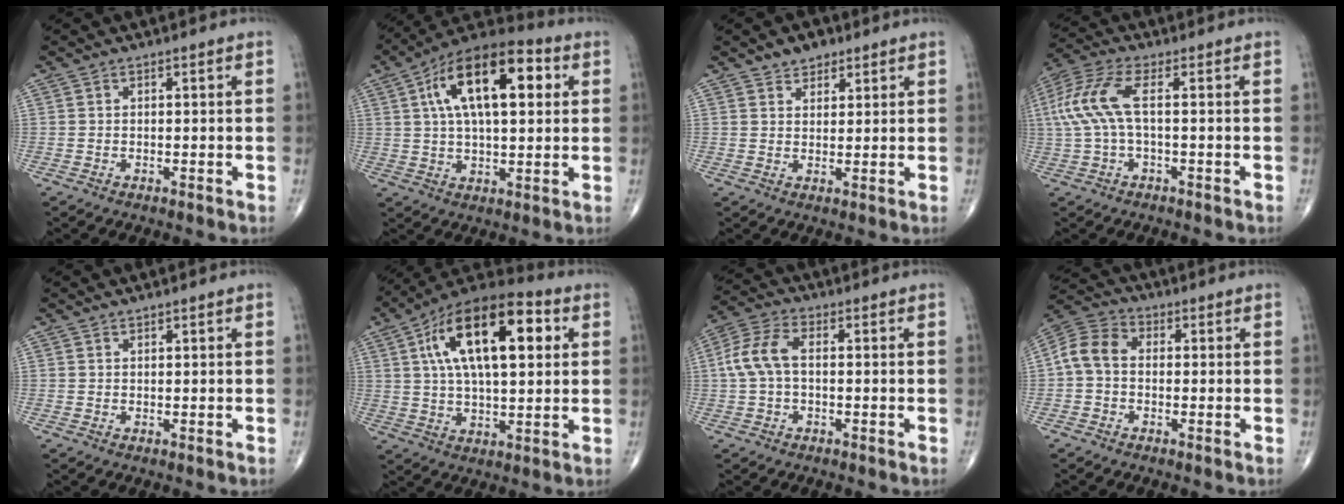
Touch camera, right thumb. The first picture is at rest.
{"total": 19.4, "force": [5.4, 8.9, 16.4], "torque": [-0.254, 0.017, 0.078]}
{"total": 4.0, "force": [2.8, 2.5, 1.6], "torque": [-0.002, -0.014, 0.044]}
{"total": 9.3, "force": [0.6, 3.4, 8.7], "torque": [-0.227, 0.027, 0.009]}
{"total": 0.6, "force": [0.6, 0.1, 0.1], "torque": [0.000, -0.003, 0.012]}
{"total": 21.7, "force": [6.1, 9.7, 18.4], "torque": [-0.296, 0.013, 0.091]}
{"total": 7.2, "force": [0.3, 4.1, 5.9], "torque": [-0.138, 0.024, 0.001]}
{"total": 7.2, "force": [-0.2, 5.3, 4.9], "torque": [-0.086, 0.023, -0.017]}